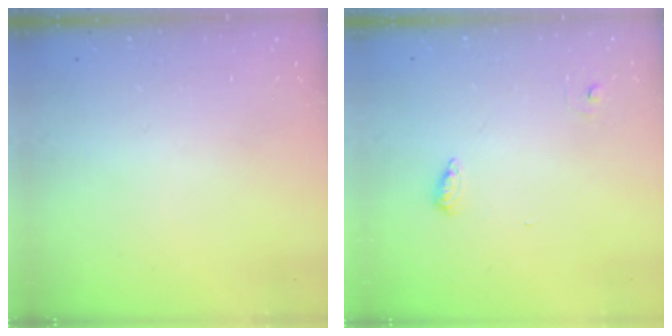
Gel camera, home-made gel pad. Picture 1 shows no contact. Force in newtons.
{"total": 6.2, "press": 6.1, "slide": 1.2}